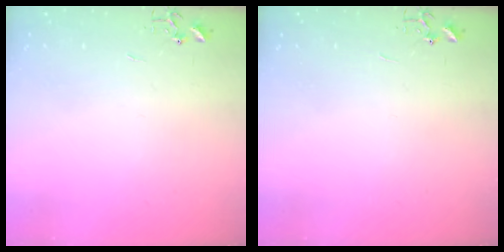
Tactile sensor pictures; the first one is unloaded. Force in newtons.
{"total": 0.0}